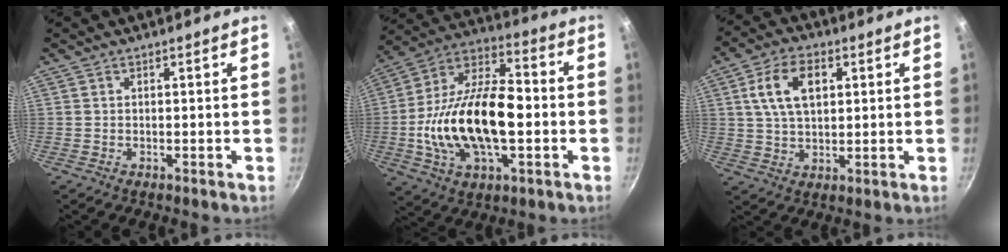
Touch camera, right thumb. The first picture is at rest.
{"total": 22.9, "force": [-2.8, 12.2, 19.2], "torque": [-0.337, 0.039, -0.055]}
{"total": 10.1, "force": [2.9, 6.1, 7.6], "torque": [-0.127, 0.003, 0.050]}